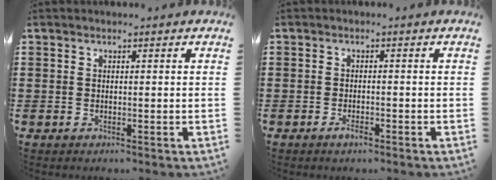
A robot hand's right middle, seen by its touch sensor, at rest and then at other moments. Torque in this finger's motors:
{"motor_torque": [2.14, 0.00, 0.25, 0.05]}